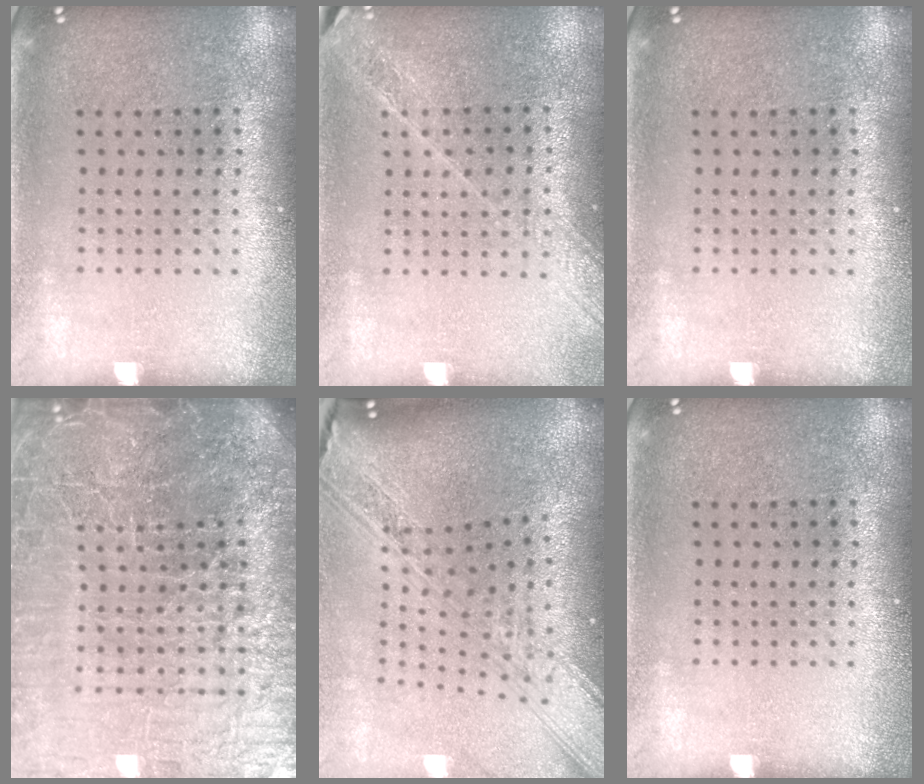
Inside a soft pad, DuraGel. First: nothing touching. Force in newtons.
{"total": 1.6, "press": 1.5, "slide": 0.6}
{"total": 0.0}
{"total": 7.7, "press": 6.7, "slide": 3.8}
{"total": 3.8, "press": 2.8, "slide": 2.6}
{"total": 0.0}